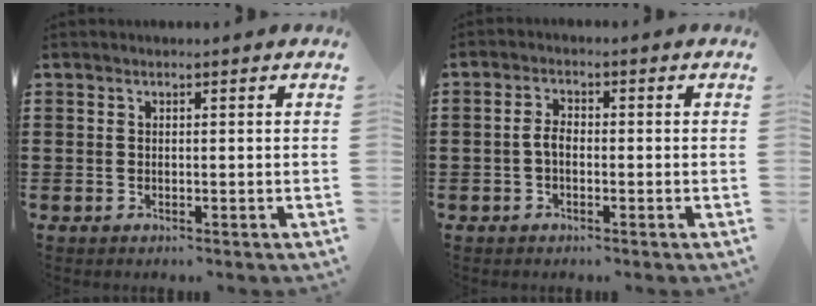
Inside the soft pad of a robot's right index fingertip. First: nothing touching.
{"total": 2.6, "force": [-0.6, 1.4, 2.1], "torque": [-0.056, -0.002, -0.018]}